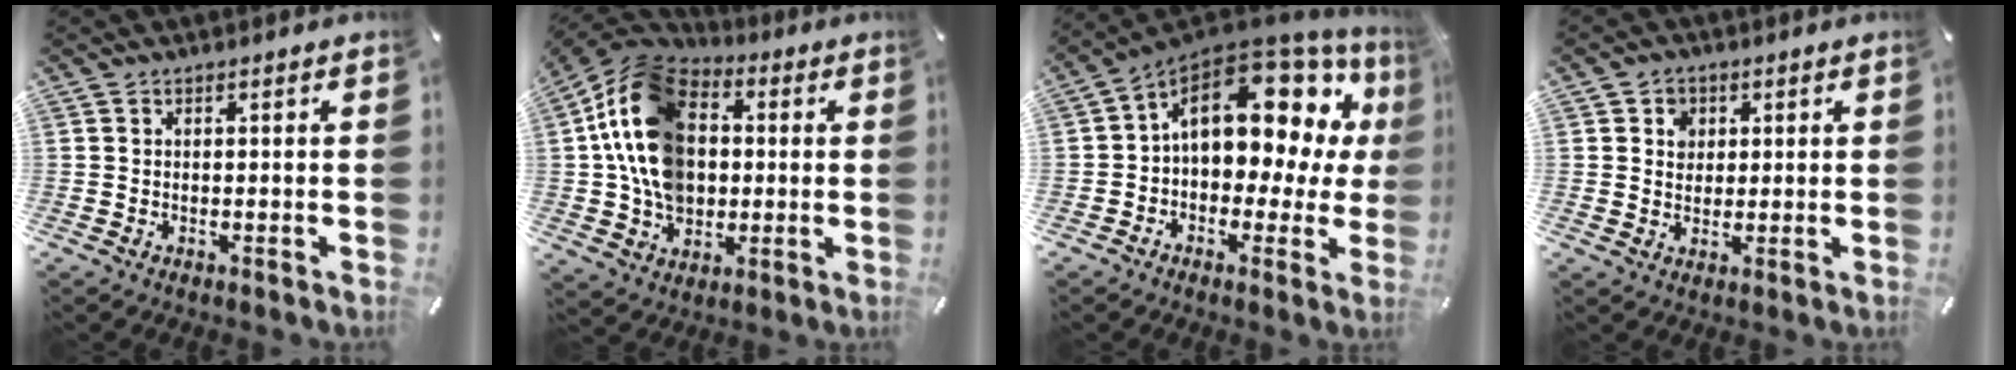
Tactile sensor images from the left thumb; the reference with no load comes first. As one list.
[{"total": 17.6, "force": [0.8, 14.0, 10.7], "torque": [-0.225, 0.009, 0.015]}, {"total": 16.6, "force": [5.4, 10.3, 11.9], "torque": [-0.170, -0.037, 0.083]}, {"total": 4.0, "force": [1.0, 3.8, 1.1], "torque": [-0.006, -0.002, 0.012]}]